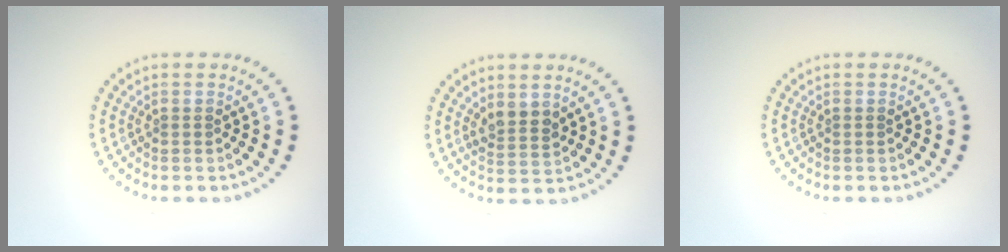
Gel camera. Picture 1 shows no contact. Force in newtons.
{"total": 2.2, "press": 2.0, "slide": 0.9}
{"total": 0.0}